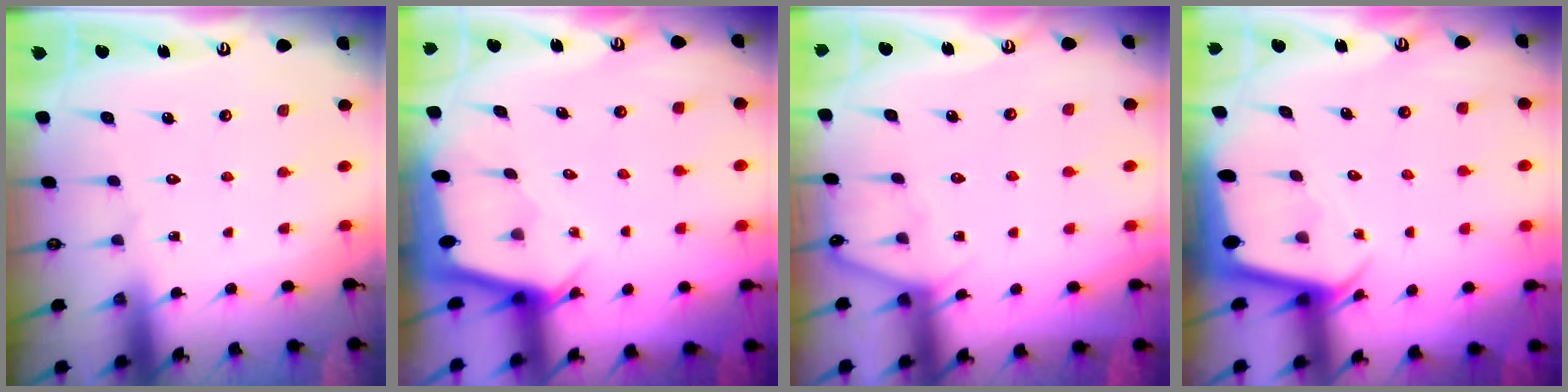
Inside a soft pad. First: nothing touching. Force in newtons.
{"total": 2.3, "press": 2.3, "slide": 0.2}
{"total": 6.0, "press": 6.0, "slide": 0.6}
{"total": 2.3, "press": 2.3, "slide": 0.1}